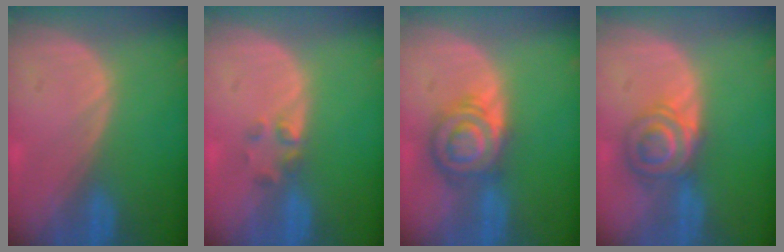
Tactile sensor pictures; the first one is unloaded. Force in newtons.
{"total": 2.0, "press": 1.9, "slide": 0.8}
{"total": 7.0, "press": 7.0, "slide": 0.2}
{"total": 6.9, "press": 5.9, "slide": 3.5}